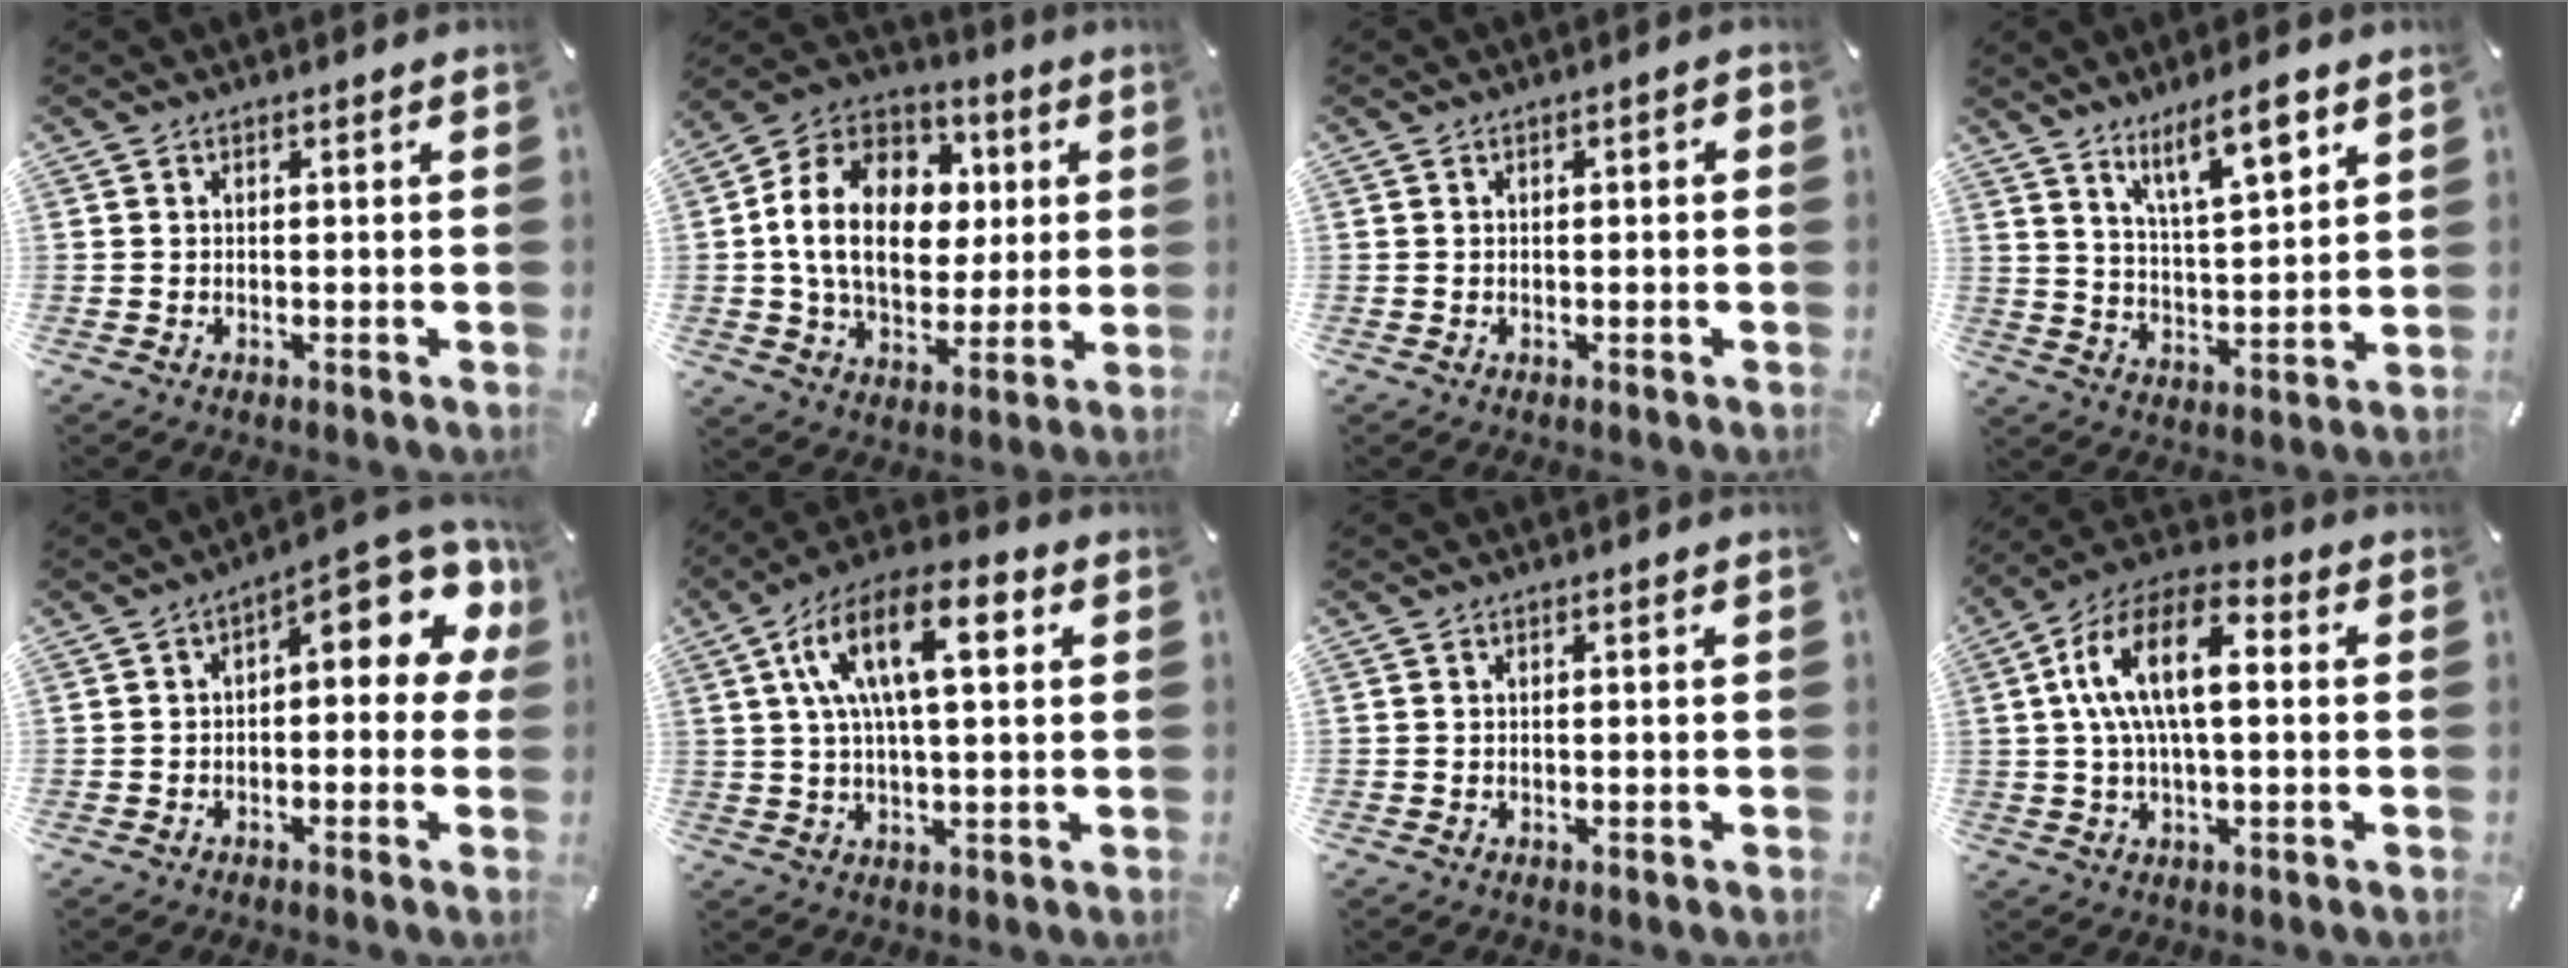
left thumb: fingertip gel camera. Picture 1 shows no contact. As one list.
[{"total": 17.8, "force": [1.7, 13.8, 11.1], "torque": [-0.220, 0.007, 0.032]}, {"total": 1.4, "force": [-0.3, 0.6, 1.2], "torque": [-0.021, 0.002, -0.006]}, {"total": 11.2, "force": [8.1, 3.2, 7.0], "torque": [-0.107, -0.043, 0.137]}, {"total": 11.0, "force": [3.8, 5.0, 9.0], "torque": [-0.106, -0.037, 0.061]}, {"total": 14.4, "force": [4.7, 6.1, 12.1], "torque": [-0.223, 0.007, 0.076]}, {"total": 0.0}, {"total": 13.8, "force": [2.1, 6.7, 11.9], "torque": [-0.241, 0.001, 0.034]}]